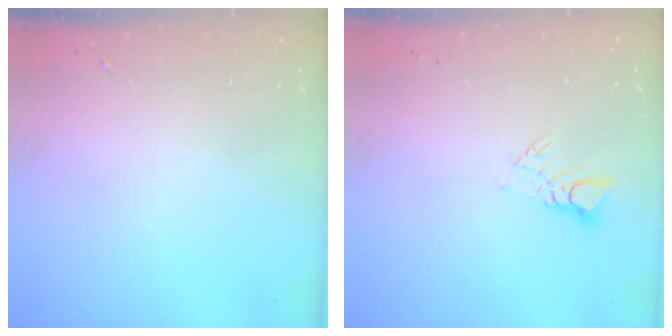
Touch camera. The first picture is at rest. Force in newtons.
{"total": 5.0, "press": 5.0, "slide": 0.3}